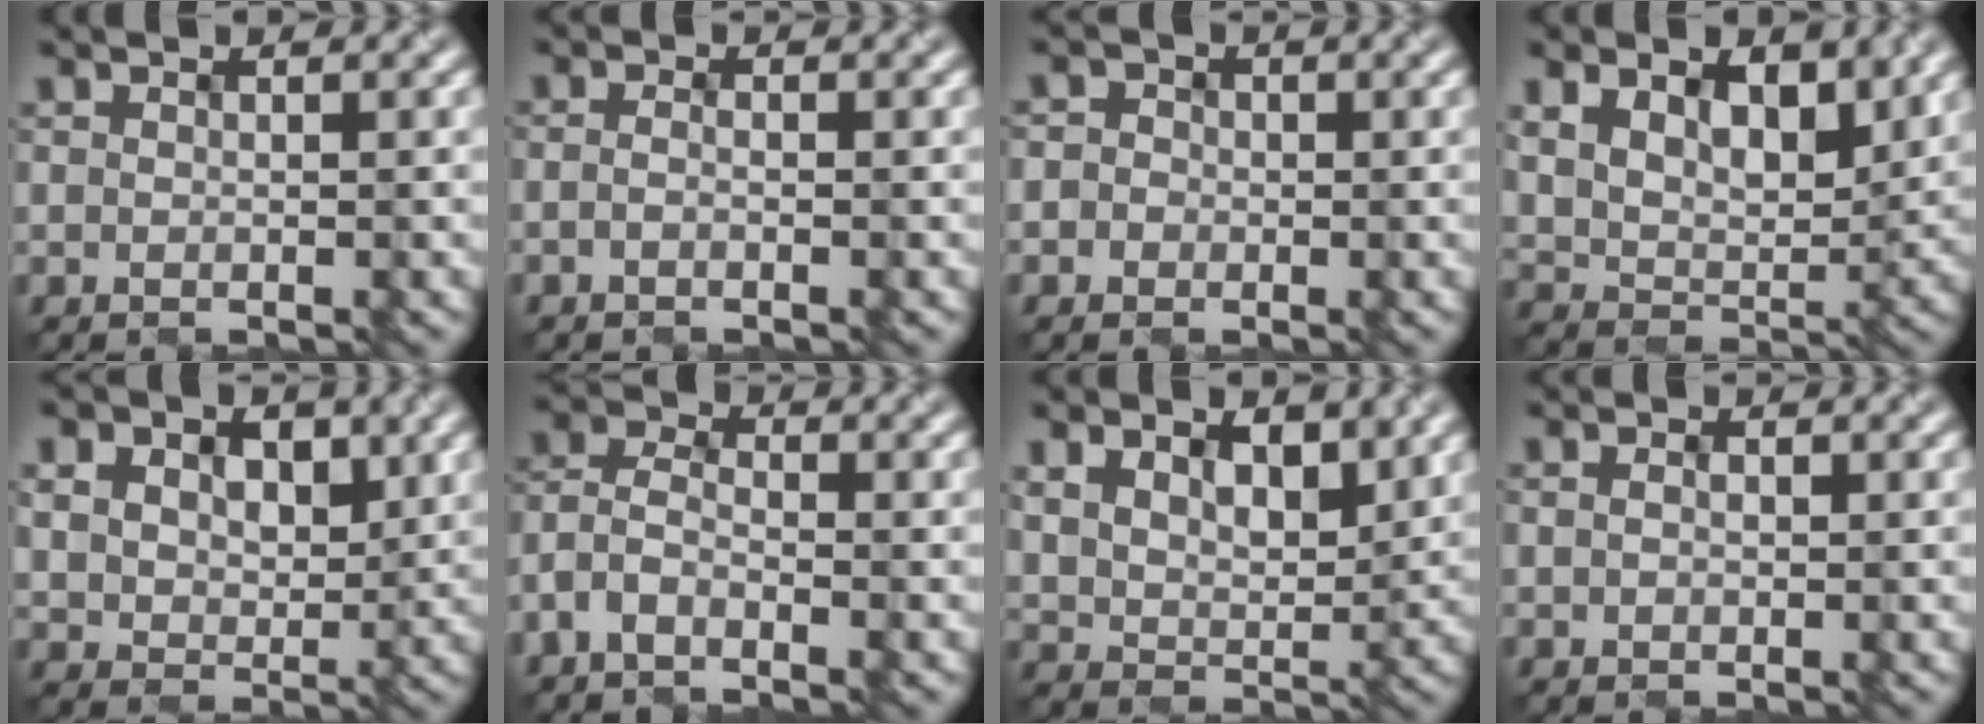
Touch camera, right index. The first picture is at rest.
{"total": 1.0, "force": [-0.7, 0.3, 0.6], "torque": [-0.010, -0.007, -0.017]}
{"total": 2.3, "force": [-0.1, 2.2, 0.5], "torque": [0.007, 0.007, -0.023]}
{"total": 7.3, "force": [3.1, 4.7, 4.6], "torque": [-0.087, 0.003, 0.043]}
{"total": 8.4, "force": [3.2, 6.4, 4.5], "torque": [-0.103, 0.015, 0.050]}
{"total": 3.4, "force": [-2.2, 1.7, 2.0], "torque": [-0.045, 0.009, -0.056]}
{"total": 5.6, "force": [2.4, 3.8, 3.3], "torque": [-0.067, -0.003, 0.031]}
{"total": 1.0, "force": [-0.1, 0.8, 0.5], "torque": [-0.009, 0.000, -0.002]}